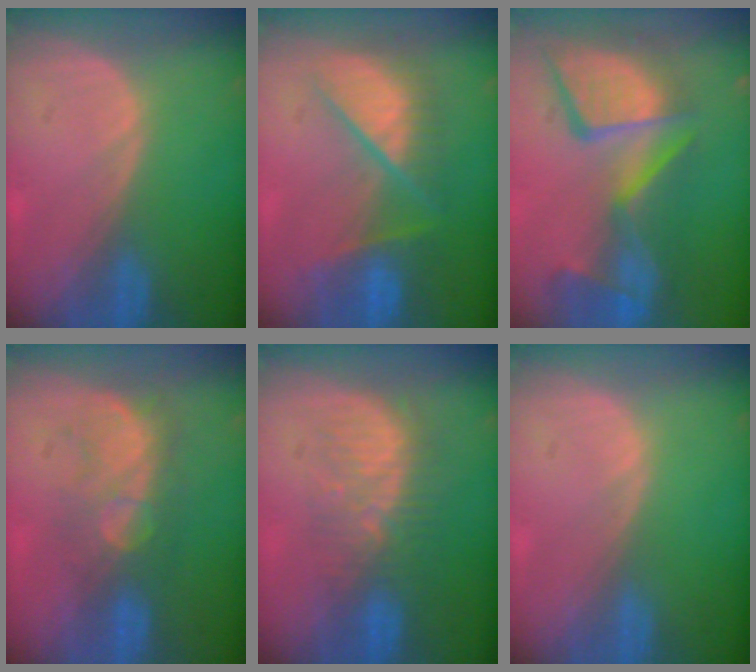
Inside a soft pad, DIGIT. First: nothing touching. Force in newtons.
{"total": 8.5, "press": 8.4, "slide": 0.7}
{"total": 13.5, "press": 11.2, "slide": 7.6}
{"total": 7.6, "press": 7.2, "slide": 2.3}
{"total": 8.3, "press": 7.8, "slide": 2.8}
{"total": 0.0}